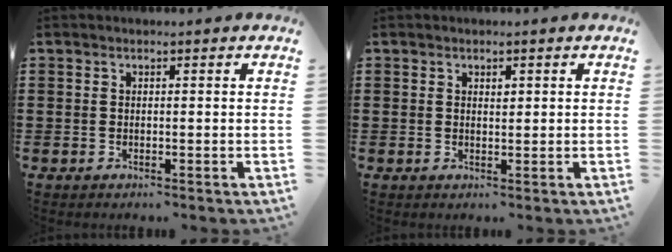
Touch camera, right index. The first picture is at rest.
{"total": 0.9, "force": [0.4, 0.5, 0.7], "torque": [-0.015, 0.003, 0.007]}